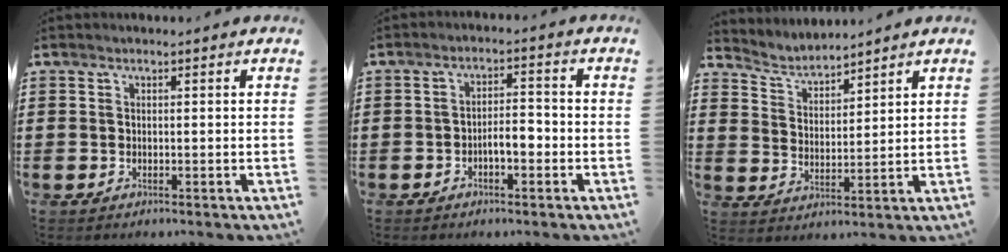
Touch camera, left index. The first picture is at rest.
{"total": 3.7, "force": [-1.7, 1.4, 3.0], "torque": [-0.054, 0.009, -0.034]}
{"total": 3.6, "force": [3.5, 0.7, 0.3], "torque": [-0.023, -0.015, 0.060]}